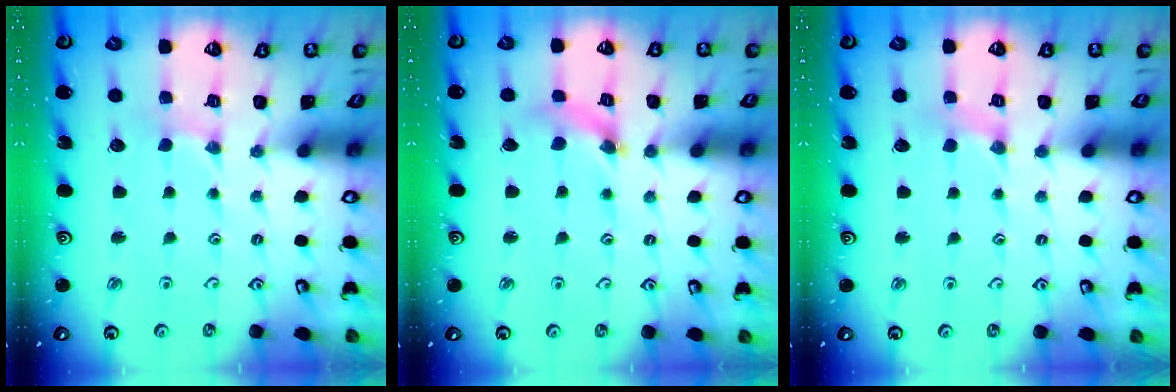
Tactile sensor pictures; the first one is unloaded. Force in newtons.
{"total": 3.0, "press": 3.0, "slide": 0.2}
{"total": 1.8, "press": 1.7, "slide": 0.5}